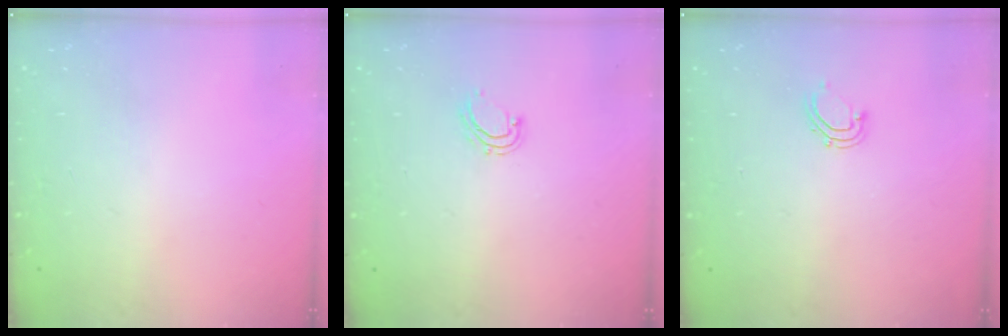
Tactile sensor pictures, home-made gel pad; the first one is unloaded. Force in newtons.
{"total": 5.2, "press": 5.1, "slide": 1.0}
{"total": 3.7, "press": 3.6, "slide": 0.8}